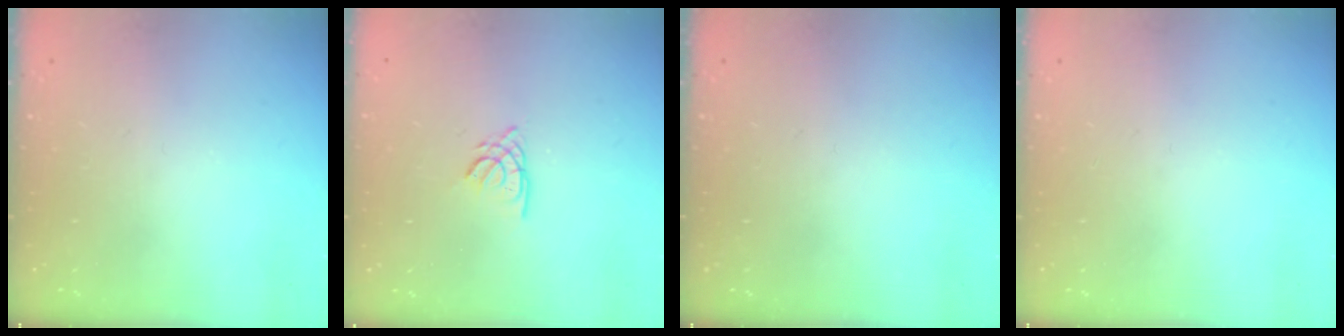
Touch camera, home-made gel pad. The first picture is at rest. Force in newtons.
{"total": 2.2, "press": 2.2, "slide": 0.0}
{"total": 0.0}
{"total": 0.0}